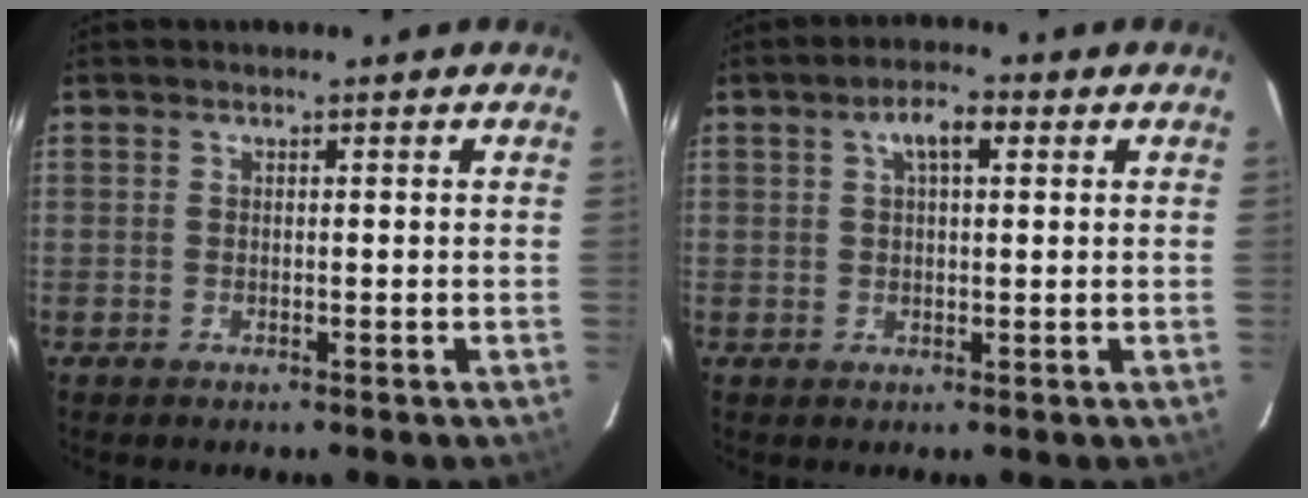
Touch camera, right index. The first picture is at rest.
{"total": 4.5, "force": [1.7, 1.8, 3.8], "torque": [-0.066, 0.015, 0.030]}